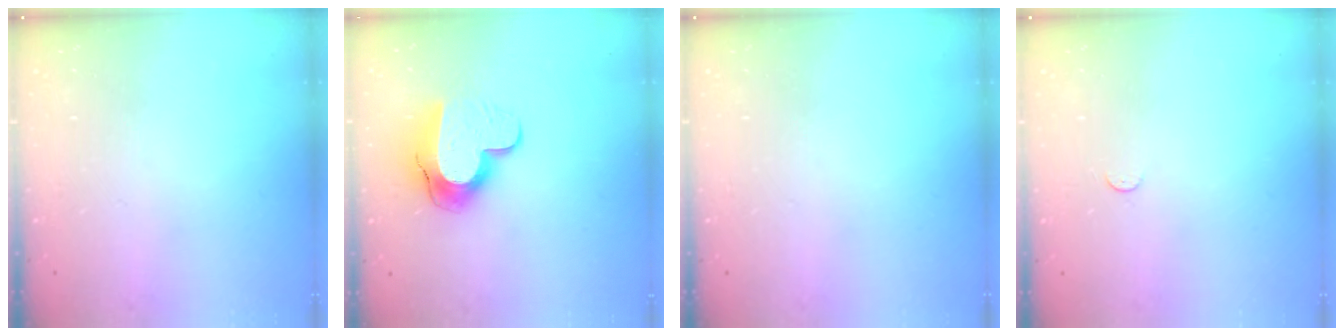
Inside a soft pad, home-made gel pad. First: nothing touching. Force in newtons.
{"total": 12.2, "press": 12.2, "slide": 0.8}
{"total": 0.0}
{"total": 2.5, "press": 2.5, "slide": 0.3}